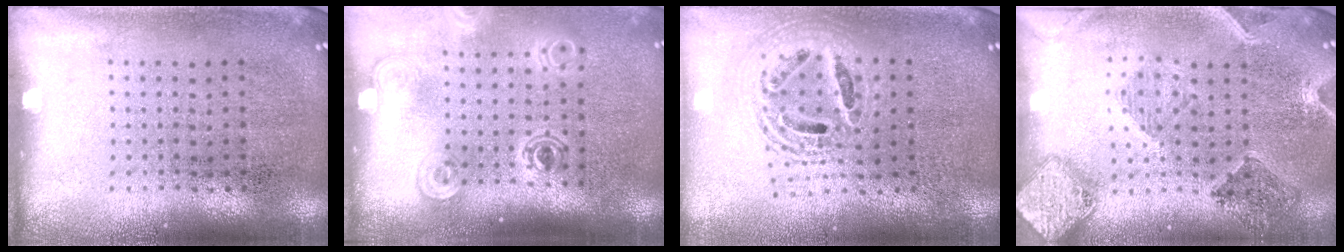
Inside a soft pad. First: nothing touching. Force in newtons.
{"total": 1.8, "press": 1.4, "slide": 1.2}
{"total": 2.0, "press": 1.6, "slide": 1.2}
{"total": 1.5, "press": 1.4, "slide": 0.4}